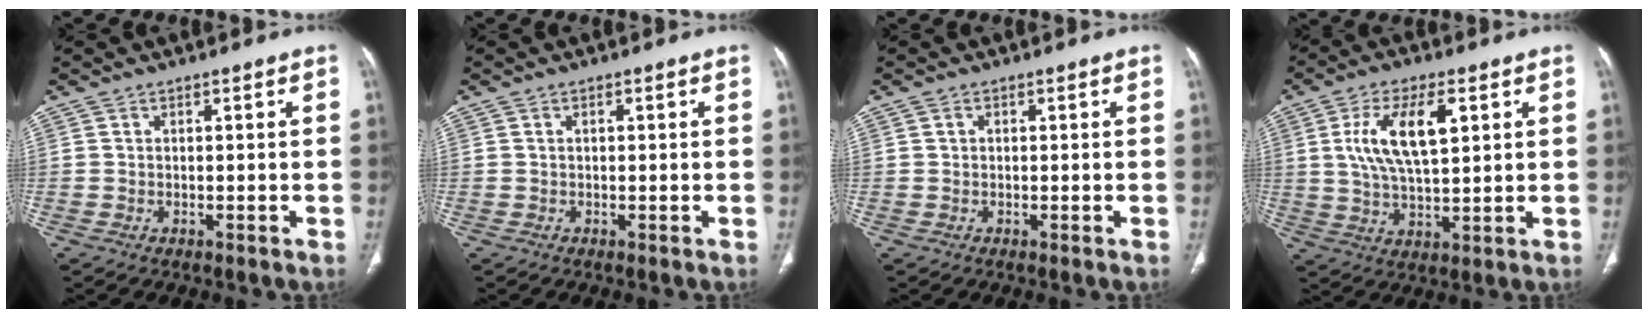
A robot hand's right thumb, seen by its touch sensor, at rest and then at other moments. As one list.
[{"total": 0.6, "force": [0.1, 0.4, 0.4], "torque": [-0.008, 0.002, 0.003]}, {"total": 0.7, "force": [0.2, 0.6, 0.3], "torque": [-0.003, 0.002, 0.003]}, {"total": 12.4, "force": [3.5, 5.4, 10.6], "torque": [-0.197, -0.006, 0.068]}]